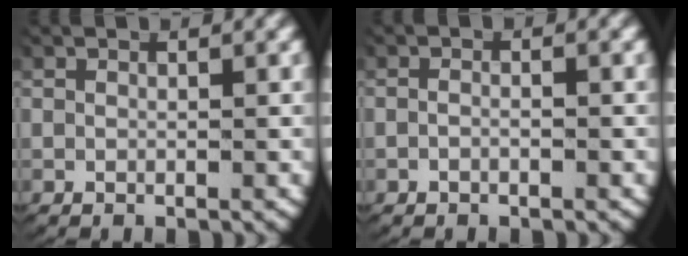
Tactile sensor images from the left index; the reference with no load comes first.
{"total": 0.9, "force": [-0.6, 0.2, 0.6], "torque": [-0.016, -0.001, -0.012]}